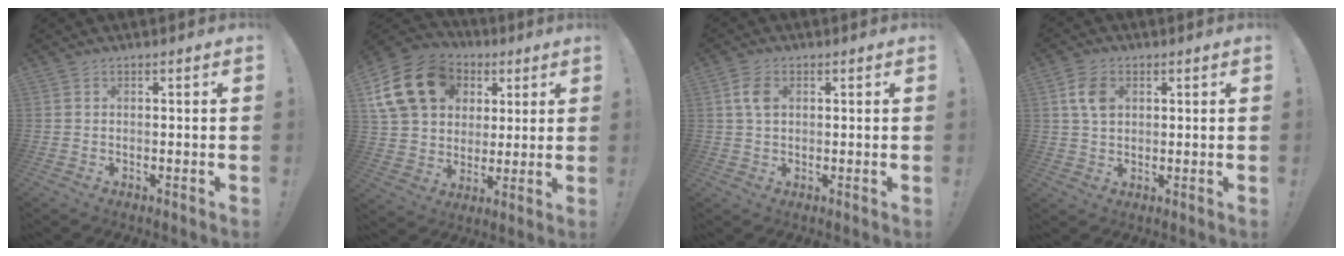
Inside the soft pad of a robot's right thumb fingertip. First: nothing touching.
{"total": 19.9, "force": [7.6, 15.5, 9.9], "torque": [-0.166, -0.019, 0.160]}
{"total": 5.0, "force": [1.3, 3.3, 3.6], "torque": [-0.065, 0.002, 0.021]}
{"total": 6.7, "force": [2.0, 4.8, 4.2], "torque": [-0.072, 0.002, 0.036]}